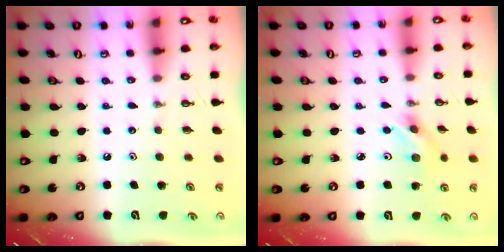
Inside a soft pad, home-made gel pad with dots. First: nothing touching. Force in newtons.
{"total": 3.2, "press": 3.1, "slide": 0.4}